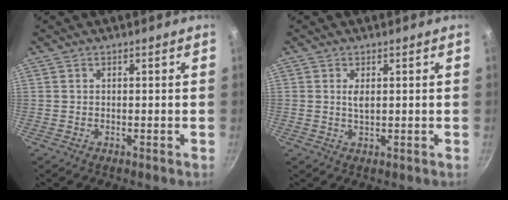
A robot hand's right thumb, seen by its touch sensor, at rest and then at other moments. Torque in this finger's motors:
{"motor_torque": [0.27, 0.03, 0.44, 0.05, 0.00]}